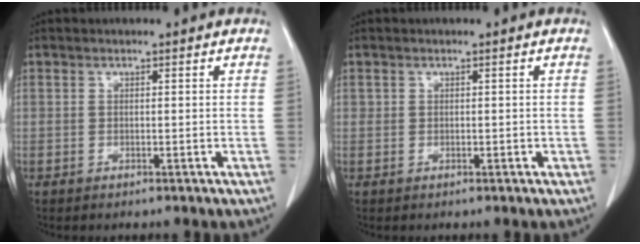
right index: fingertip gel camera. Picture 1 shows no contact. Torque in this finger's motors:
{"motor_torque": [-0.14, 0.33, 0.02, 0.01]}